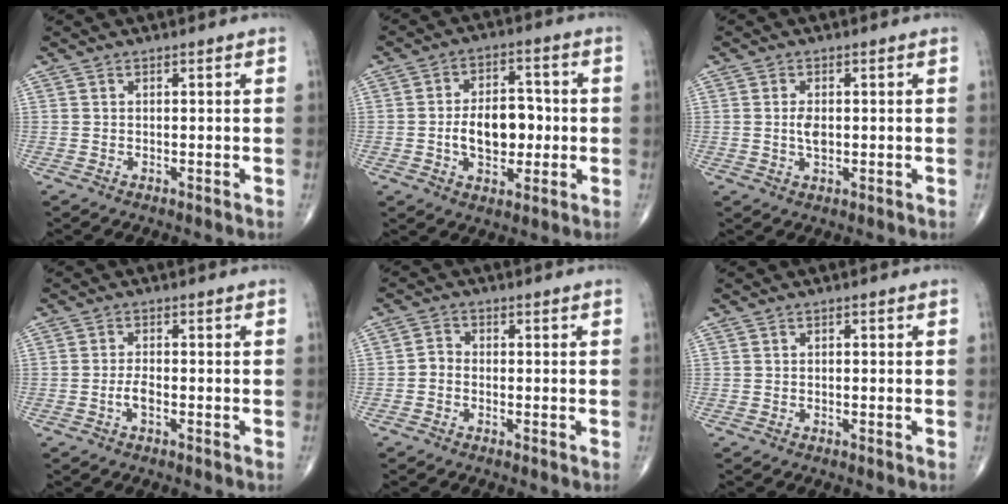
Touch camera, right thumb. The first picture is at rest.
{"total": 10.7, "force": [-1.0, 6.6, 8.3], "torque": [-0.107, 0.017, -0.018]}
{"total": 3.0, "force": [0.0, 1.7, 2.5], "torque": [-0.046, -0.002, 0.000]}
{"total": 2.2, "force": [-0.9, 0.8, 1.9], "torque": [-0.038, 0.005, -0.018]}
{"total": 2.1, "force": [-0.7, 1.7, 1.0], "torque": [-0.009, 0.007, -0.022]}
{"total": 0.5, "force": [0.0, 0.3, 0.4], "torque": [-0.006, 0.000, -0.001]}